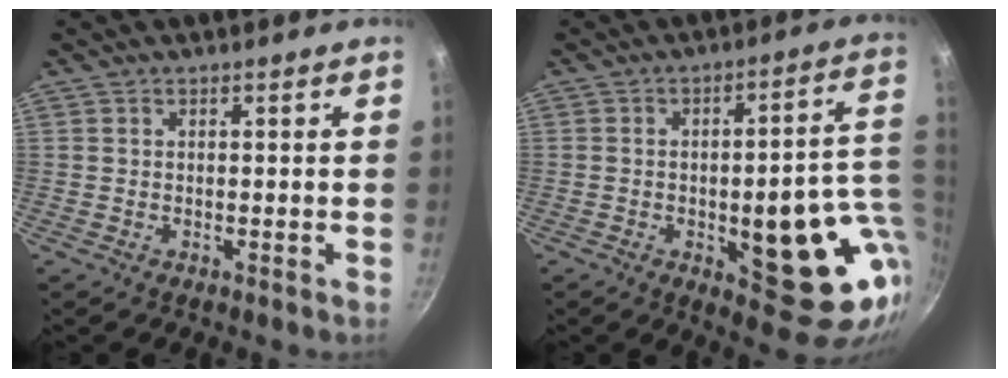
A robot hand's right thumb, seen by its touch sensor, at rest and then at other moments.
{"total": 22.8, "force": [-3.4, 9.4, 20.4], "torque": [-0.219, 0.010, -0.035]}